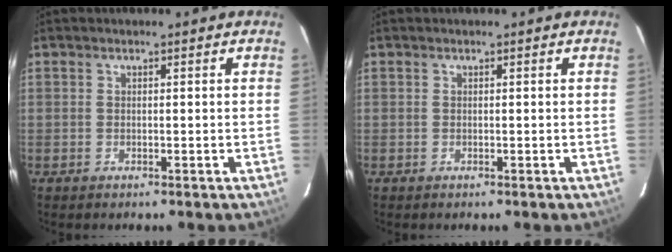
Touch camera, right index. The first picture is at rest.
{"total": 0.0}